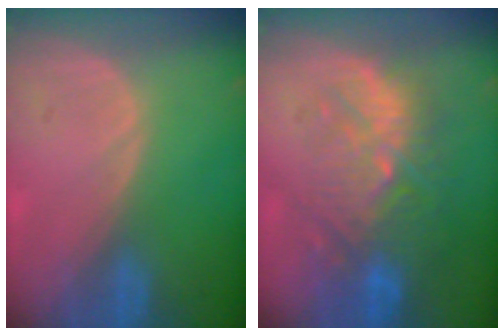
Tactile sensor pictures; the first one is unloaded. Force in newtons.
{"total": 11.0, "press": 9.8, "slide": 5.0}